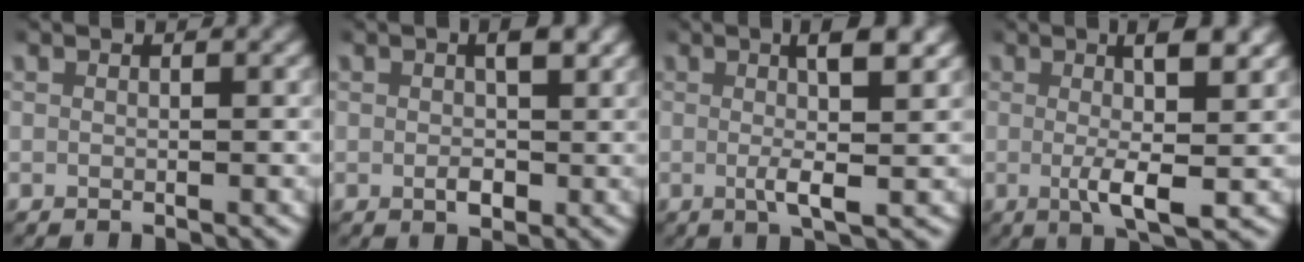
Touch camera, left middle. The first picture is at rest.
{"total": 2.6, "force": [0.2, 1.5, 2.2], "torque": [-0.034, -0.006, 0.012]}
{"total": 4.5, "force": [0.8, 0.7, 4.4], "torque": [-0.073, 0.000, 0.016]}
{"total": 5.5, "force": [0.6, 1.2, 5.4], "torque": [-0.086, -0.005, 0.016]}